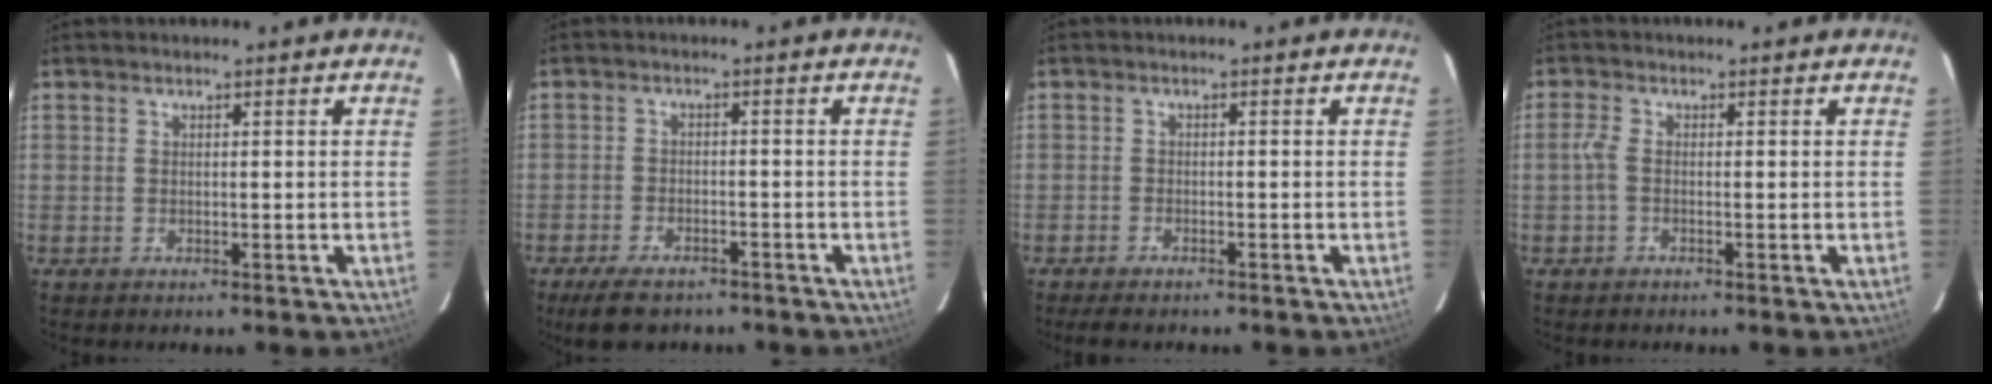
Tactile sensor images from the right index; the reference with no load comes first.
{"total": 7.8, "force": [-6.1, 3.3, 3.6], "torque": [-0.093, -0.005, -0.098]}
{"total": 4.1, "force": [-3.5, 1.2, 1.7], "torque": [-0.047, -0.007, -0.056]}
{"total": 1.7, "force": [-0.6, 0.6, 1.5], "torque": [-0.036, 0.004, -0.015]}